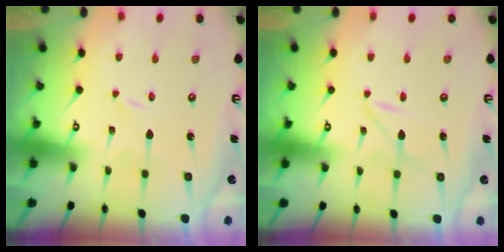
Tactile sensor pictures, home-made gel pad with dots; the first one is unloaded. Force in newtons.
{"total": 2.9, "press": 2.9, "slide": 0.3}